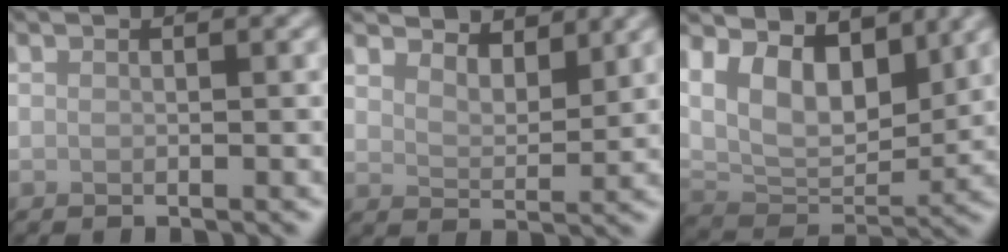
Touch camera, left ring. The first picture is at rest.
{"total": 3.9, "force": [3.7, 1.1, 0.9], "torque": [-0.027, -0.001, 0.049]}
{"total": 8.0, "force": [4.0, 4.4, 5.3], "torque": [-0.096, -0.009, 0.063]}